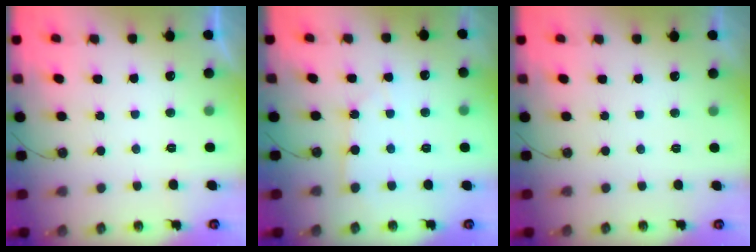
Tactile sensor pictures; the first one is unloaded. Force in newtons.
{"total": 4.3, "press": 4.3, "slide": 0.5}
{"total": 0.0}